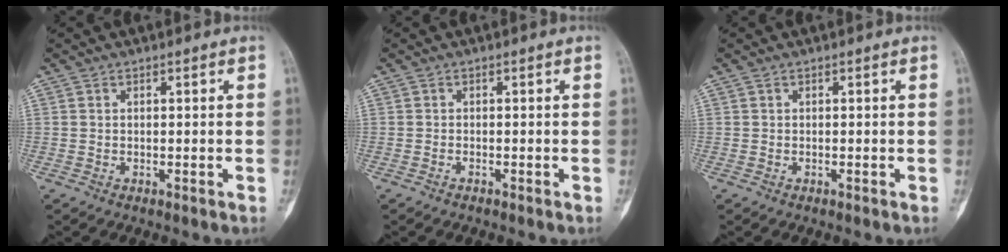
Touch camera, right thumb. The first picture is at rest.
{"total": 0.0}
{"total": 0.0}